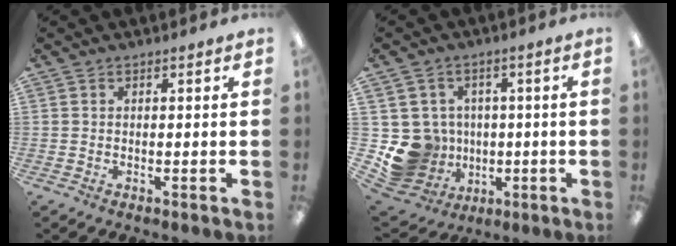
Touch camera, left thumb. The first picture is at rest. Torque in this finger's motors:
{"motor_torque": [0.04, 0.16, 0.00, 0.03, 0.01]}